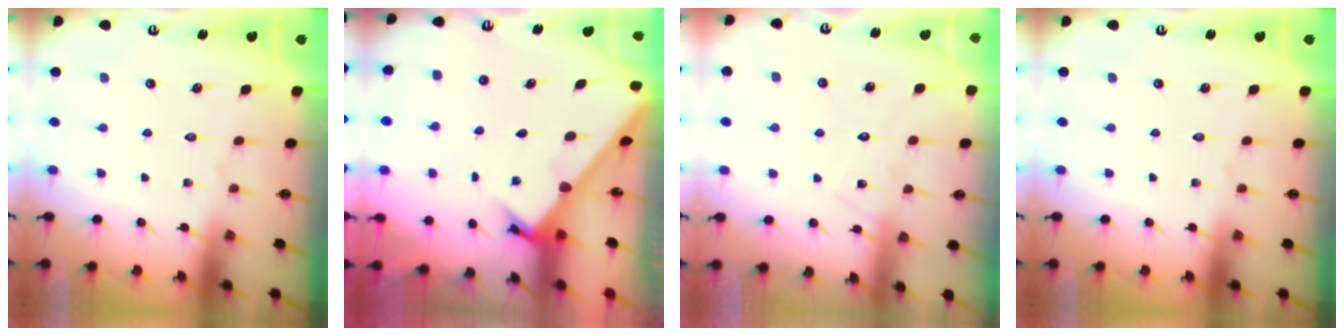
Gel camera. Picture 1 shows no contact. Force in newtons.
{"total": 2.3, "press": 2.3, "slide": 0.3}
{"total": 8.4, "press": 8.4, "slide": 0.5}
{"total": 0.0}